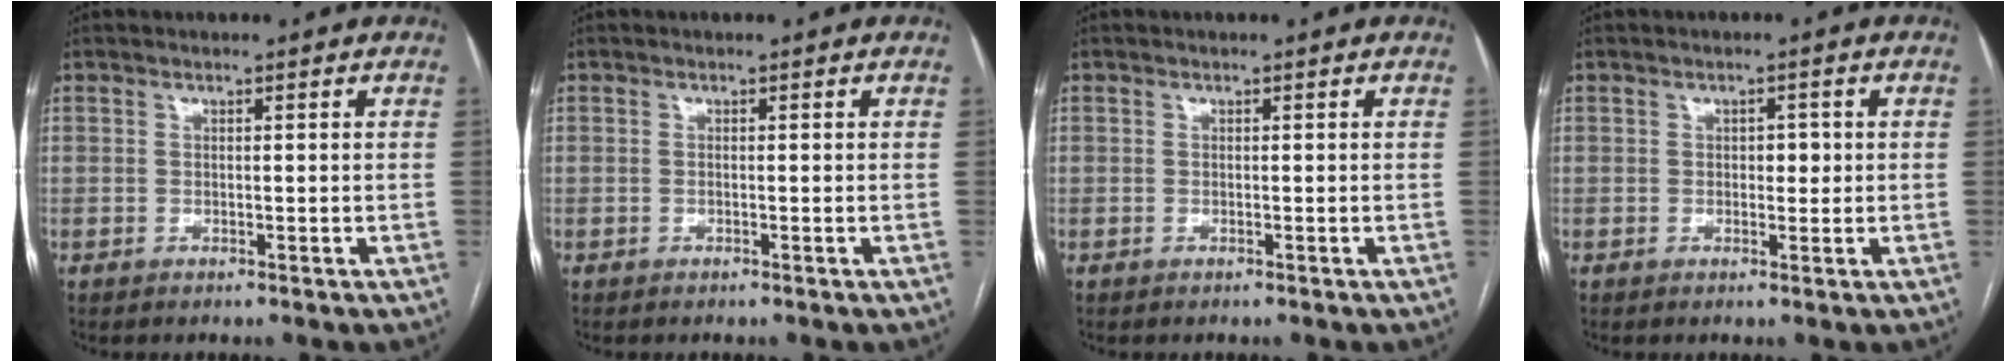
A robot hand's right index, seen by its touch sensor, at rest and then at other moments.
{"total": 0.0}
{"total": 0.0}
{"total": 1.7, "force": [0.1, 1.0, 1.4], "torque": [-0.015, 0.002, 0.001]}